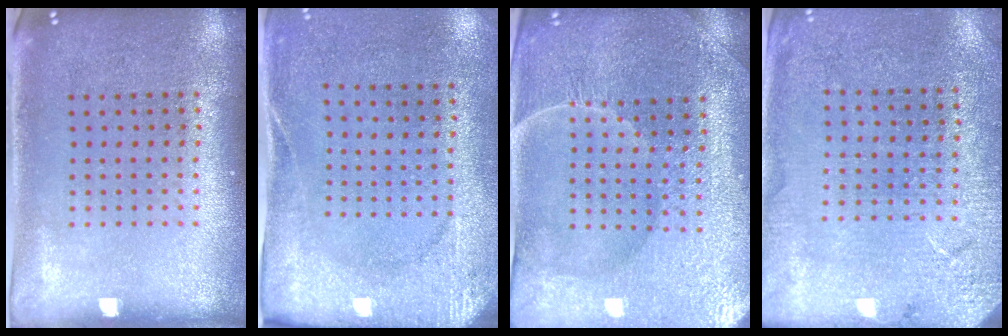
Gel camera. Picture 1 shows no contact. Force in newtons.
{"total": 2.6, "press": 2.0, "slide": 1.6}
{"total": 4.3, "press": 4.1, "slide": 1.2}
{"total": 2.5, "press": 2.5, "slide": 0.2}